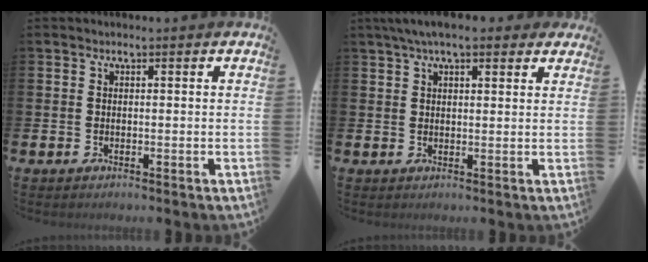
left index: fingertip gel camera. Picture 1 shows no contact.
{"total": 4.7, "force": [3.8, 1.3, 2.6], "torque": [-0.052, -0.002, 0.067]}